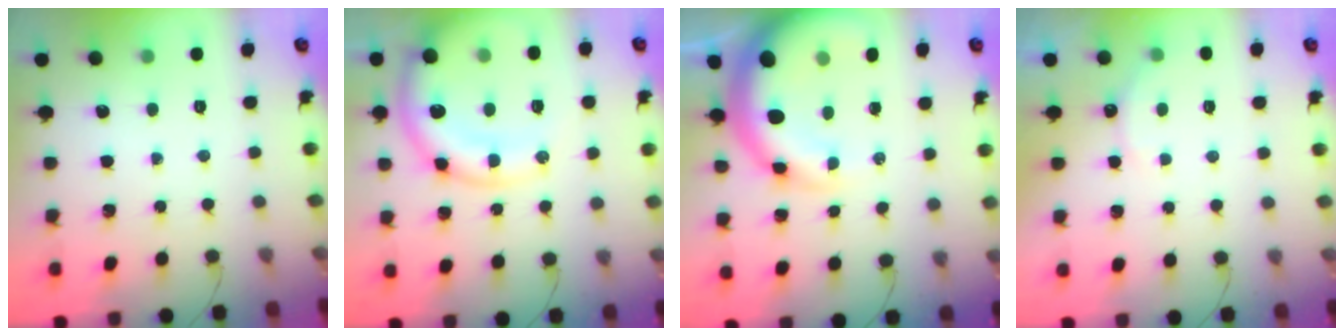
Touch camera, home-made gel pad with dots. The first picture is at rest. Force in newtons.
{"total": 15.9, "press": 15.5, "slide": 3.2}
{"total": 11.4, "press": 10.9, "slide": 3.1}
{"total": 4.7, "press": 4.6, "slide": 0.9}